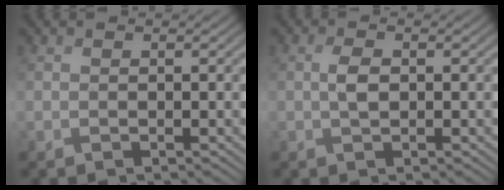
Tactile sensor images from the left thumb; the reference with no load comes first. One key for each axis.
{"total": 2.0, "fx": 0.0, "fy": 1.0, "fz": 1.7, "tx": -0.037, "ty": 0.002, "tz": 0.000}